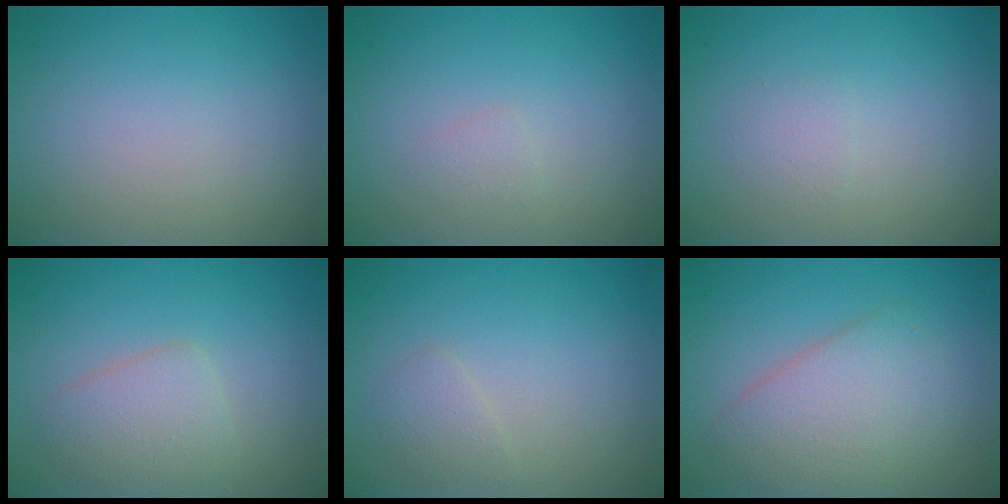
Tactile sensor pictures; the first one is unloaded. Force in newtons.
{"total": 0.7, "press": 0.7, "slide": 0.0}
{"total": 1.0, "press": 1.0, "slide": 0.1}
{"total": 2.8, "press": 2.8, "slide": 0.1}
{"total": 1.2, "press": 1.2, "slide": 0.1}
{"total": 4.6, "press": 4.6, "slide": 0.1}